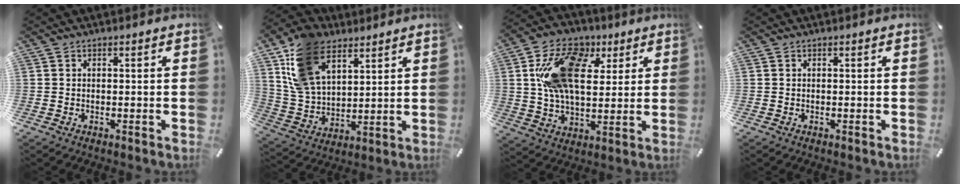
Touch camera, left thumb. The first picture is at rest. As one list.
[{"total": 14.9, "force": [8.3, 9.4, 8.0], "torque": [-0.207, -0.022, 0.158]}, {"total": 20.1, "force": [5.5, 13.2, 14.1], "torque": [-0.262, 0.019, 0.096]}, {"total": 0.0}]